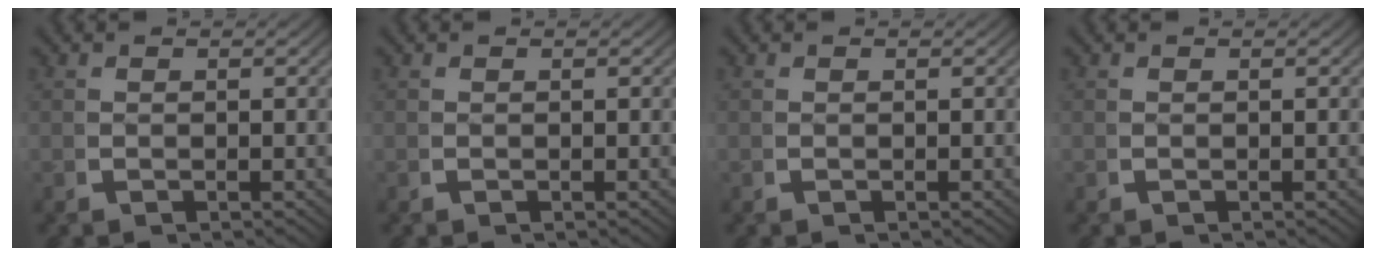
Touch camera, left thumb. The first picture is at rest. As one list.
[{"total": 0.0}, {"total": 0.0}, {"total": 0.0}]